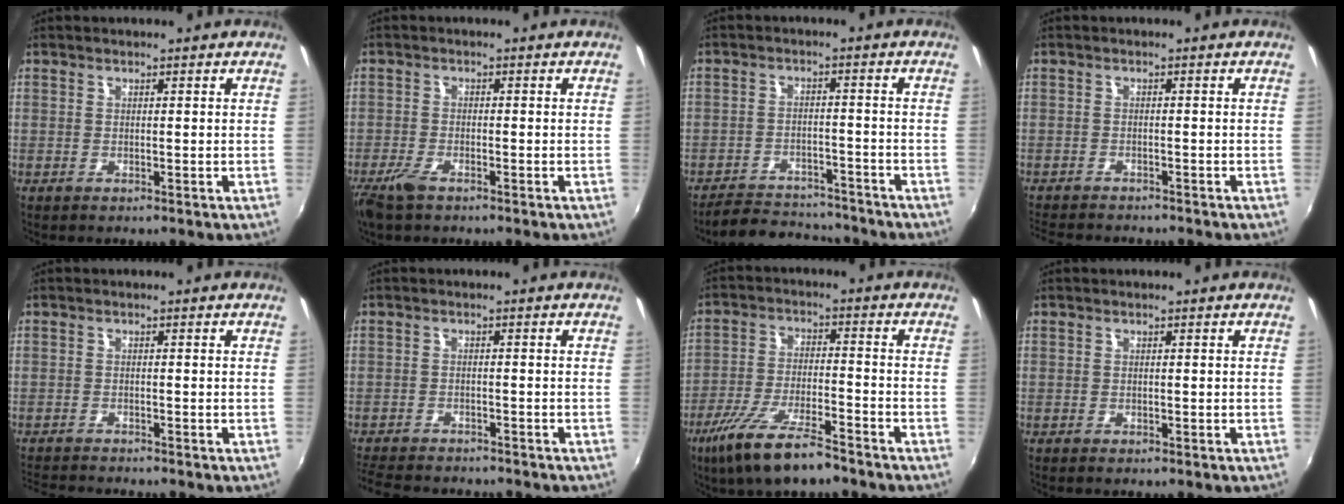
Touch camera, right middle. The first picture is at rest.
{"total": 4.3, "force": [-3.2, 1.3, 2.6], "torque": [-0.071, -0.010, -0.064]}
{"total": 12.1, "force": [-11.2, 3.3, 3.5], "torque": [-0.093, 0.007, -0.157]}
{"total": 7.3, "force": [-6.8, 1.2, 2.5], "torque": [-0.067, -0.018, -0.107]}
{"total": 5.6, "force": [-5.3, 0.2, 1.6], "torque": [-0.047, -0.018, -0.092]}
{"total": 10.3, "force": [-9.3, 2.6, 3.7], "torque": [-0.099, -0.015, -0.146]}
{"total": 13.2, "force": [-9.6, 2.9, 8.6], "torque": [-0.182, -0.030, -0.173]}
{"total": 0.6, "force": [-0.5, 0.3, 0.2], "torque": [-0.006, -0.003, -0.010]}